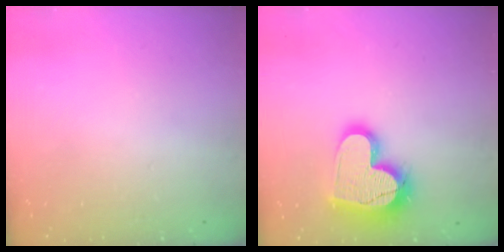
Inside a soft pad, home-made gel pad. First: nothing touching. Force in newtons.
{"total": 18.6, "press": 18.5, "slide": 1.5}